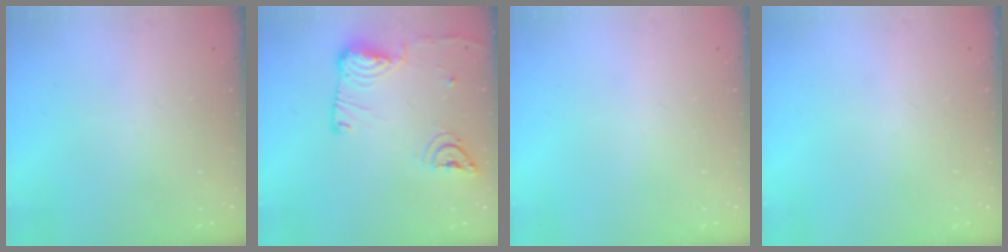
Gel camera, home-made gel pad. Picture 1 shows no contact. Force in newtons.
{"total": 13.5, "press": 13.4, "slide": 1.7}
{"total": 0.0}
{"total": 0.0}